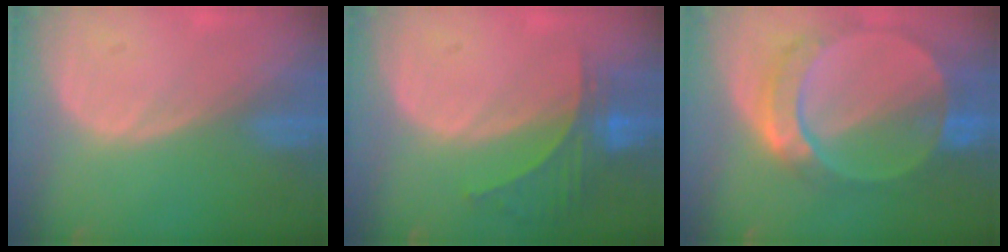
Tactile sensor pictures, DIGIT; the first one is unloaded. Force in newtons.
{"total": 5.9, "press": 5.6, "slide": 2.0}
{"total": 9.8, "press": 8.4, "slide": 5.0}